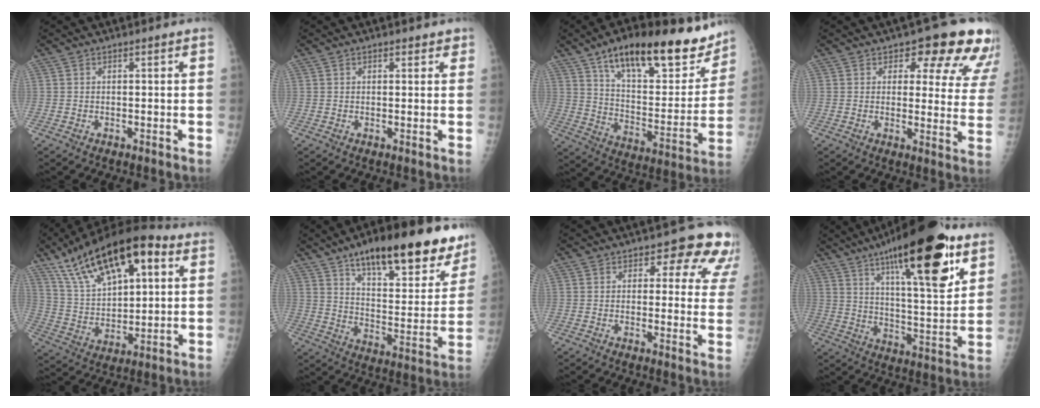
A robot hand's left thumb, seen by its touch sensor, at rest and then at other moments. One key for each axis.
{"total": 1.6, "fx": 1.1, "fy": 1.0, "fz": 0.6, "tx": 0.007, "ty": -0.004, "tz": 0.008}
{"total": 26.4, "fx": 18.1, "fy": 9.9, "fz": 16.5, "tx": -0.203, "ty": -0.061, "tz": 0.280}
{"total": 15.0, "fx": 10.2, "fy": 7.0, "fz": 8.4, "tx": -0.039, "ty": -0.048, "tz": 0.097}
{"total": 22.1, "fx": 11.1, "fy": 9.9, "fz": 16.4, "tx": -0.257, "ty": -0.015, "tz": 0.199}
{"total": 25.6, "fx": 17.3, "fy": 9.4, "fz": 16.3, "tx": -0.186, "ty": -0.060, "tz": 0.252}
{"total": 10.8, "fx": 7.3, "fy": 6.0, "fz": 5.4, "tx": -0.003, "ty": -0.028, "tz": 0.062}
{"total": 25.9, "fx": 14.3, "fy": 7.2, "fz": 20.4, "tx": -0.296, "ty": -0.043, "tz": 0.223}